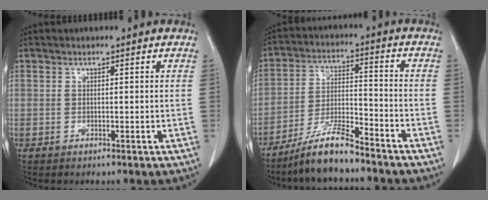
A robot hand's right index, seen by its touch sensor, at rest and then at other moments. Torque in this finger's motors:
{"motor_torque": [-0.05, -0.23, -0.17, -0.08]}